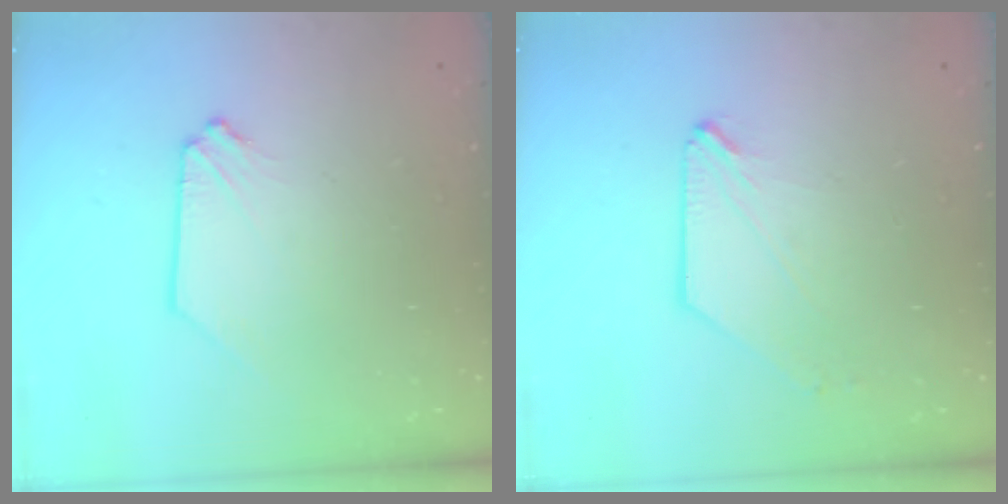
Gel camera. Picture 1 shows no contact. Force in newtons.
{"total": 0.0}